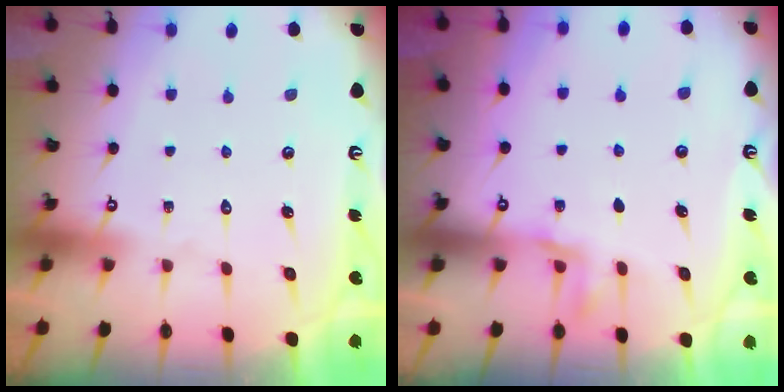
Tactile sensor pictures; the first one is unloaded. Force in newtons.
{"total": 2.9, "press": 2.8, "slide": 1.0}